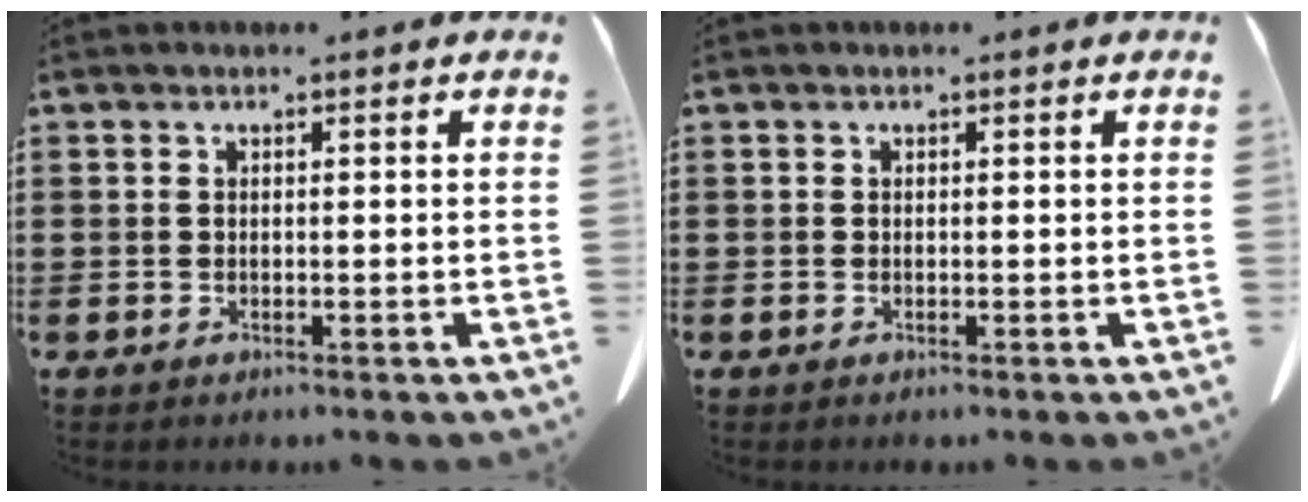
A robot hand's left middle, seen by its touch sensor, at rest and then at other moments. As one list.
[{"total": 0.0}]